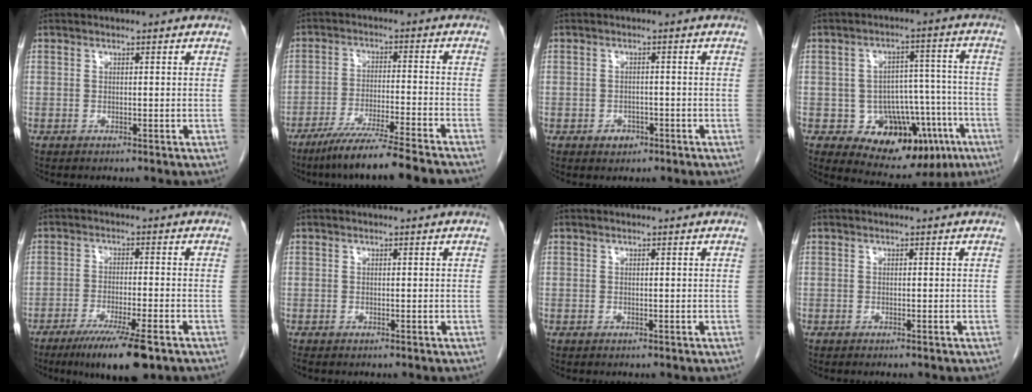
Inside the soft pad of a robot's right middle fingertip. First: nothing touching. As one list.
[{"total": 12.7, "force": [-10.5, -0.7, 7.0], "torque": [-0.102, -0.033, -0.169]}, {"total": 2.1, "force": [-1.2, 1.5, 0.8], "torque": [-0.009, 0.005, -0.012]}, {"total": 14.0, "force": [-6.7, 8.9, 8.4], "torque": [-0.083, 0.041, -0.080]}, {"total": 10.1, "force": [-6.6, 0.7, 7.6], "torque": [-0.120, -0.024, -0.103]}, {"total": 0.0}, {"total": 0.0}, {"total": 0.5, "force": [-0.5, 0.0, 0.3], "torque": [-0.006, -0.001, -0.007]}]